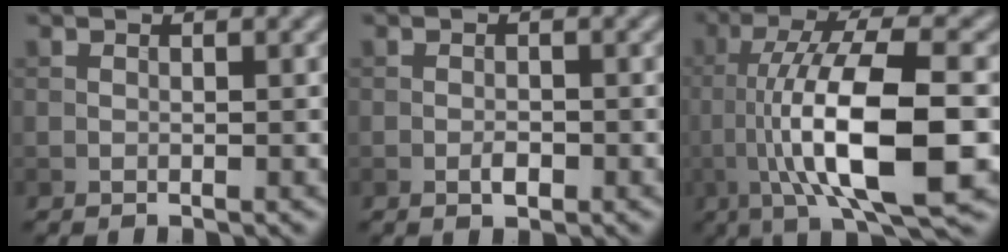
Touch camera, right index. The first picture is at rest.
{"total": 1.2, "force": [-0.5, 0.6, 0.9], "torque": [-0.015, 0.000, -0.010]}
{"total": 11.9, "force": [-1.8, 3.2, 11.3], "torque": [-0.186, 0.010, -0.032]}